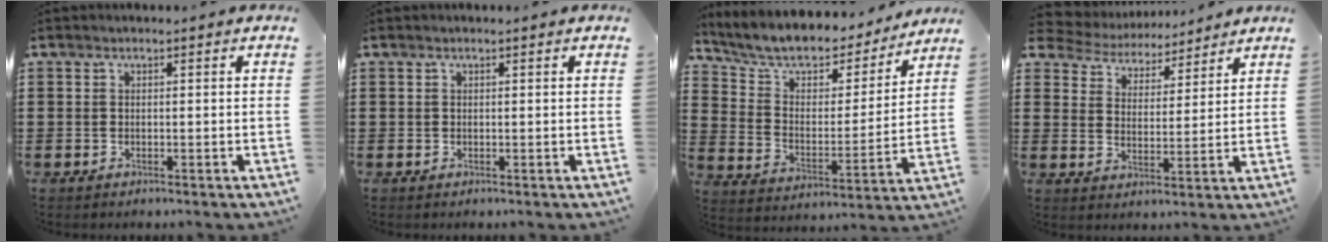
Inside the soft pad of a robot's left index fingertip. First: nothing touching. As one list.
[{"total": 0.0}, {"total": 6.8, "force": [5.9, 2.8, 1.9], "torque": [-0.065, -0.044, 0.098]}, {"total": 5.0, "force": [4.9, 1.2, -0.1], "torque": [-0.030, -0.032, 0.083]}]